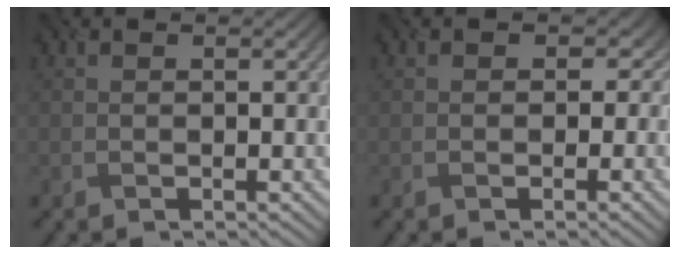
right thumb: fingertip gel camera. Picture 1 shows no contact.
{"total": 1.6, "force": [-0.1, 1.6, 0.4], "torque": [-0.002, -0.003, -0.006]}